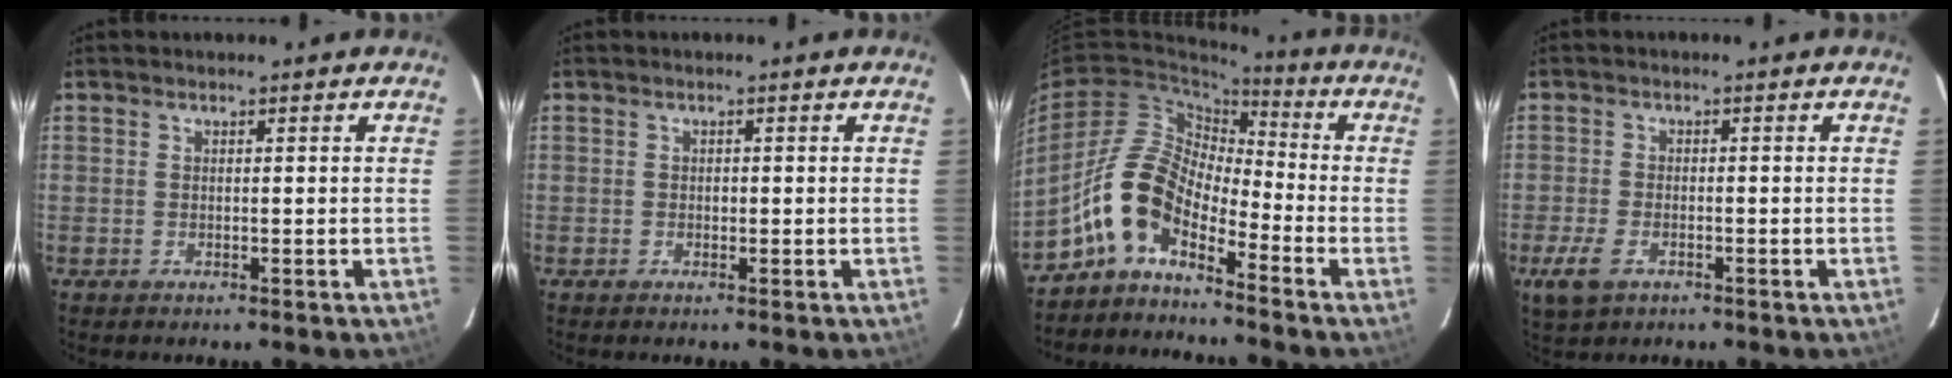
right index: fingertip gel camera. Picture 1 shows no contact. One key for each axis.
{"total": 0.6, "fx": -0.1, "fy": 0.6, "fz": 0.2, "tx": -0.001, "ty": 0.002, "tz": -0.002}
{"total": 10.7, "fx": -6.6, "fy": 4.6, "fz": 7.0, "tx": -0.137, "ty": 0.017, "tz": -0.143}
{"total": 5.4, "fx": -2.9, "fy": 2.9, "fz": 3.5, "tx": -0.093, "ty": -0.010, "tz": -0.053}